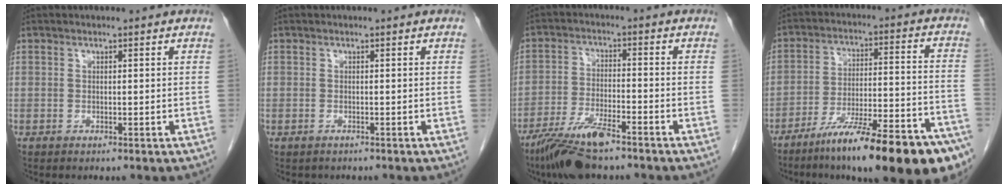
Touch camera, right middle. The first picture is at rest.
{"total": 0.8, "force": [-0.6, 0.5, 0.0], "torque": [-0.011, 0.002, -0.007]}
{"total": 9.3, "force": [-7.0, 1.6, 6.0], "torque": [-0.117, -0.021, -0.127]}
{"total": 22.7, "force": [-15.9, 3.1, 16.0], "torque": [-0.171, 0.012, -0.247]}